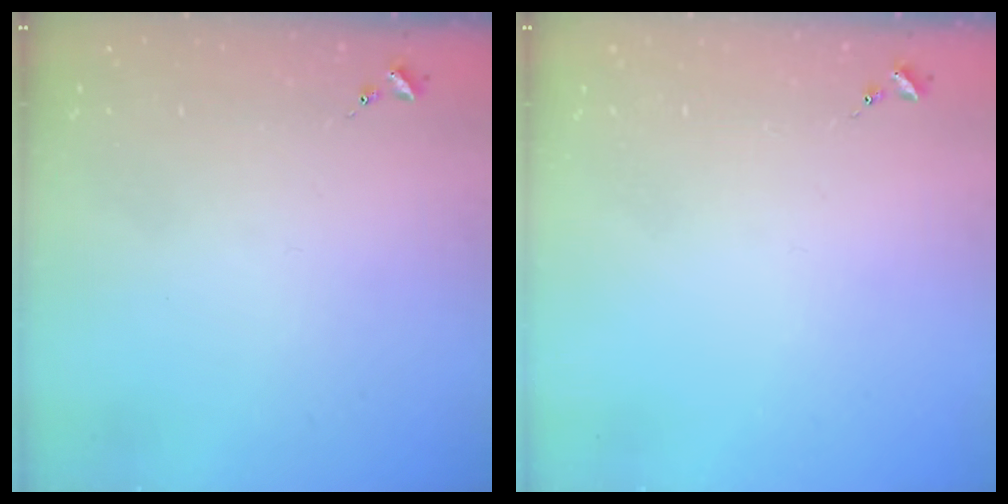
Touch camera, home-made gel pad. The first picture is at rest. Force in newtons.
{"total": 0.0}